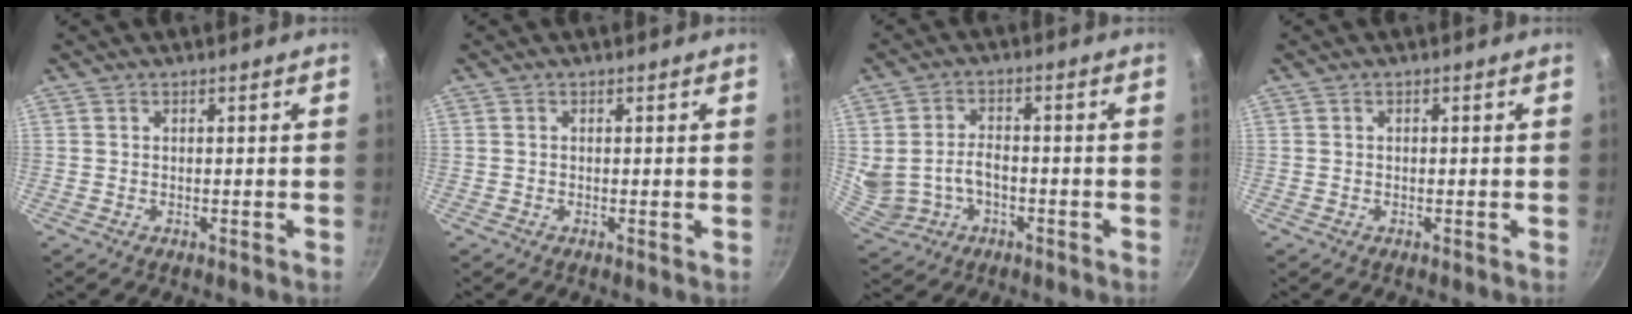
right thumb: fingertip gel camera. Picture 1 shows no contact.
{"total": 0.0}
{"total": 8.6, "force": [-1.5, 6.3, 5.6], "torque": [-0.099, 0.017, -0.015]}
{"total": 0.5, "force": [0.0, 0.3, 0.4], "torque": [-0.007, 0.003, 0.000]}